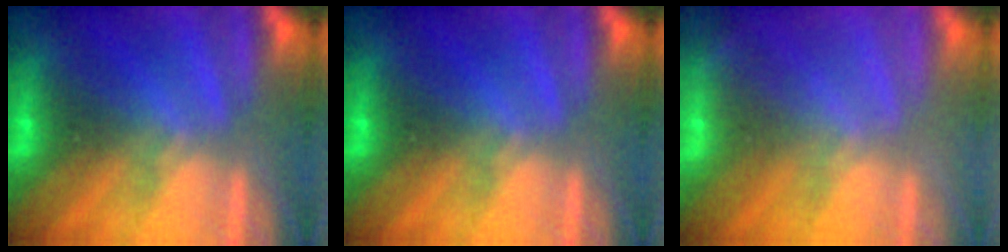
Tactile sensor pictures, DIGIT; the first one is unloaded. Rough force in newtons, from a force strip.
{"total": 0.0}
{"total": 1.8}